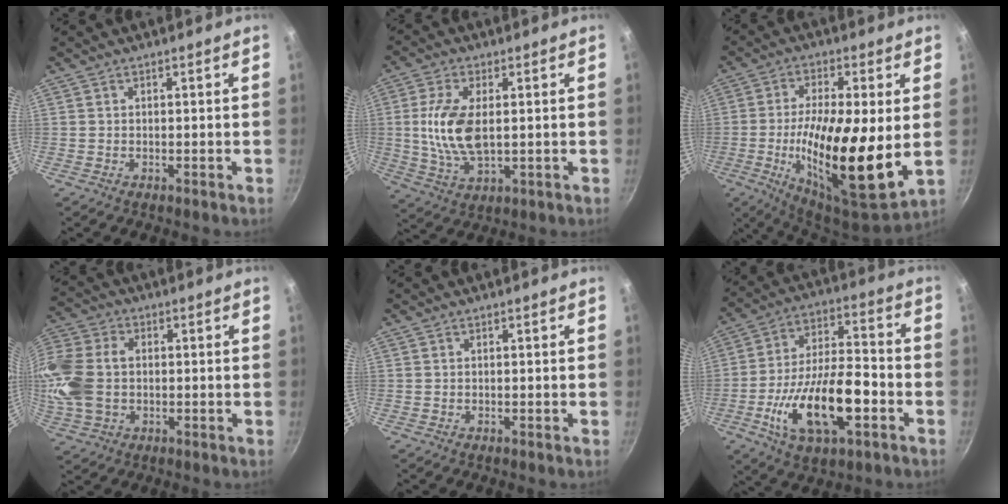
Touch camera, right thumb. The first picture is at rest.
{"total": 11.2, "force": [0.8, 5.6, 9.6], "torque": [-0.190, -0.005, 0.017]}
{"total": 20.4, "force": [-1.2, 6.1, 19.5], "torque": [-0.327, -0.016, -0.027]}
{"total": 17.0, "force": [-0.2, 12.5, 11.5], "torque": [-0.261, 0.026, -0.009]}
{"total": 0.0}
{"total": 19.6, "force": [-6.3, 8.8, 16.4], "torque": [-0.282, 0.035, -0.107]}